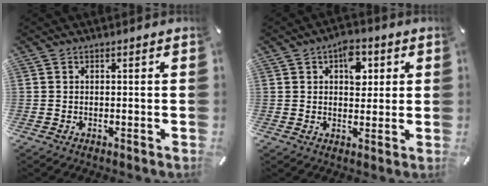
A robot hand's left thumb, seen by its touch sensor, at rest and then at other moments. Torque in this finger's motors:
{"motor_torque": [1.07, 1.21, 0.37, -0.46, 0.05]}